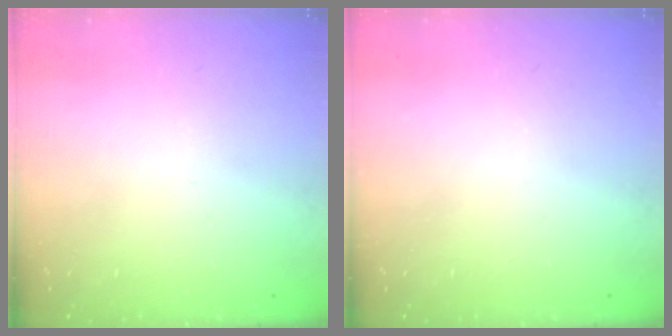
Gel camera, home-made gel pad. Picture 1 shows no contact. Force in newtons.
{"total": 0.0}